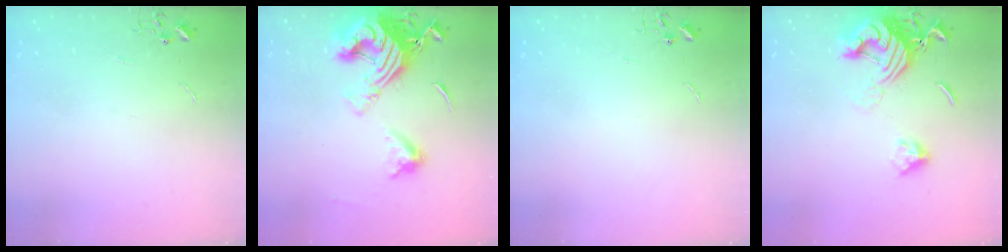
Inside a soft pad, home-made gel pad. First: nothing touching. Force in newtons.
{"total": 18.1, "press": 18.0, "slide": 1.9}
{"total": 0.0}
{"total": 14.3, "press": 14.2, "slide": 1.7}